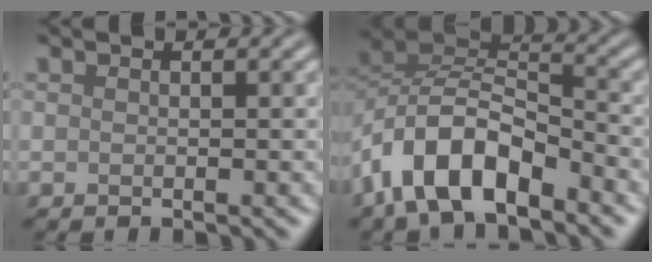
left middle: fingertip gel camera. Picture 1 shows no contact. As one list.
[{"total": 8.5, "force": [-4.9, 4.0, 5.8], "torque": [-0.096, 0.008, -0.102]}]